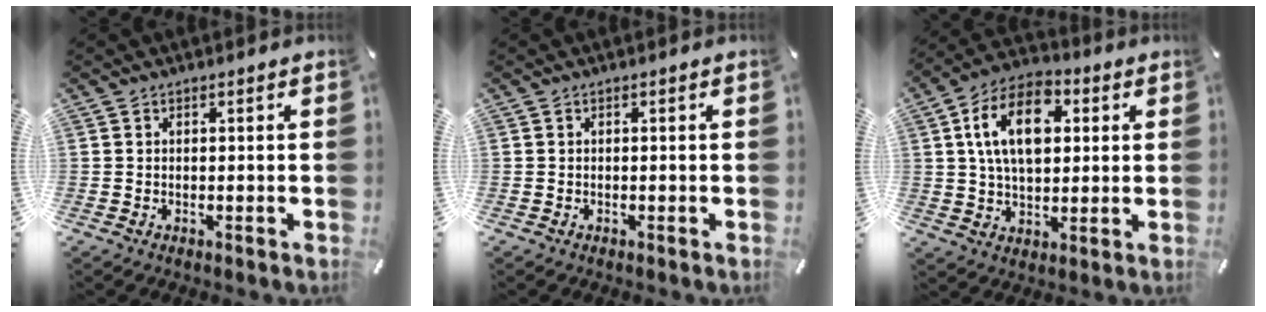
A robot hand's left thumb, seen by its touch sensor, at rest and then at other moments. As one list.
[{"total": 0.0}, {"total": 15.2, "force": [3.6, 9.8, 11.0], "torque": [-0.195, 0.007, 0.060]}]